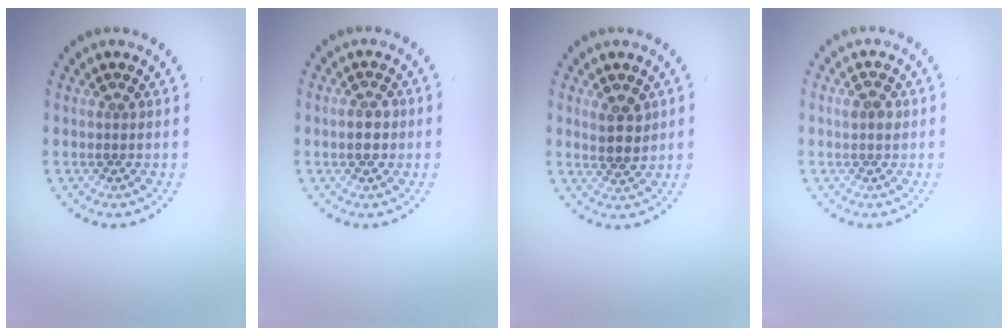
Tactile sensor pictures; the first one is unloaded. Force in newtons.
{"total": 1.8, "press": 1.8, "slide": 0.3}
{"total": 2.5, "press": 2.4, "slide": 0.8}
{"total": 1.2, "press": 1.2, "slide": 0.4}